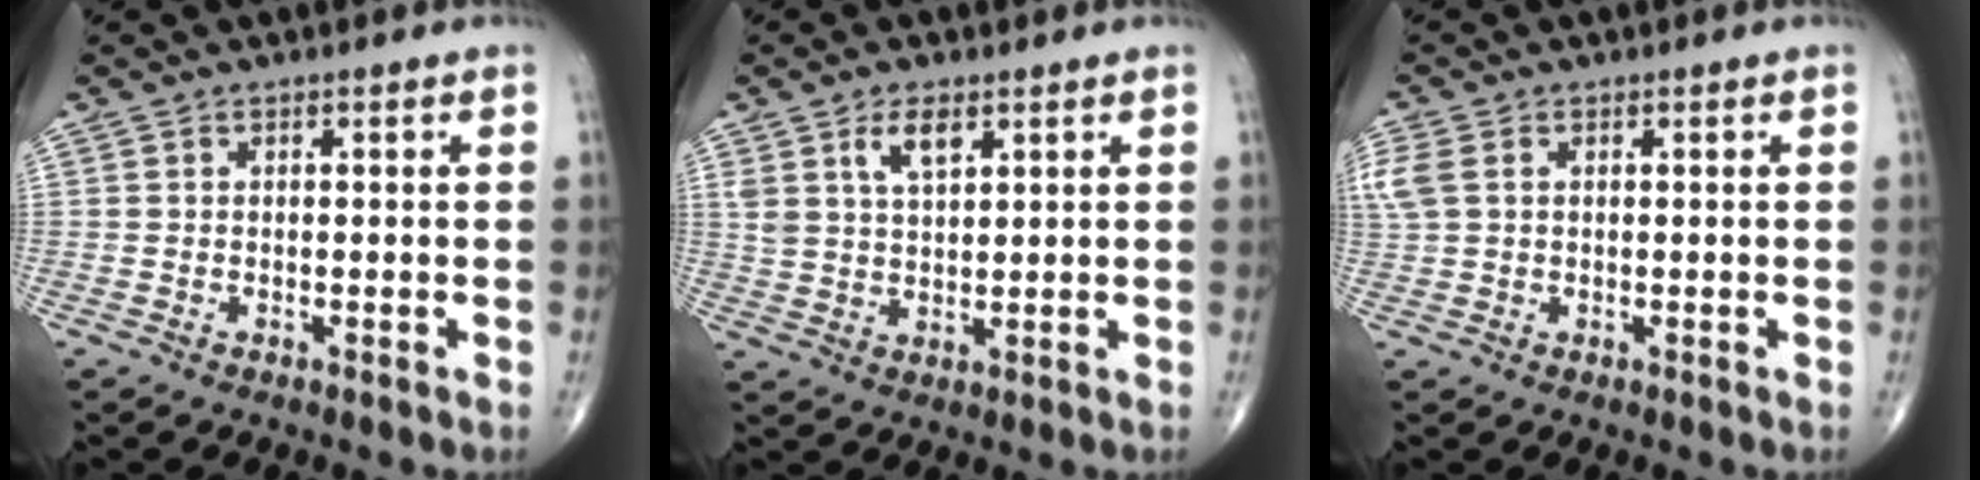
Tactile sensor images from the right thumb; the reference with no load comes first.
{"total": 5.6, "force": [3.1, 2.6, 4.0], "torque": [-0.067, -0.016, 0.061]}
{"total": 4.7, "force": [1.1, 3.2, 3.2], "torque": [-0.101, 0.014, 0.027]}